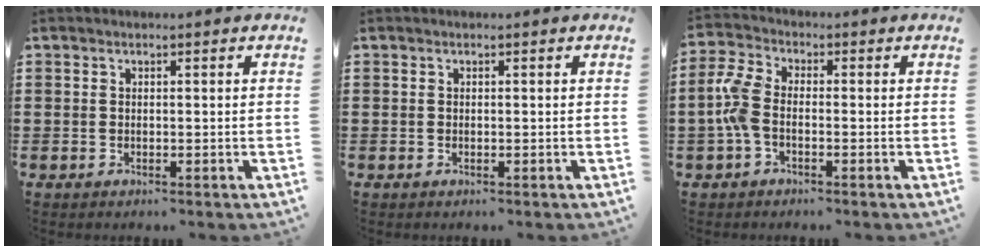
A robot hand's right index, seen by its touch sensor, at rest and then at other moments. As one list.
[{"total": 0.0}, {"total": 5.1, "force": [-1.3, 2.7, 4.1], "torque": [-0.115, -0.002, -0.036]}]